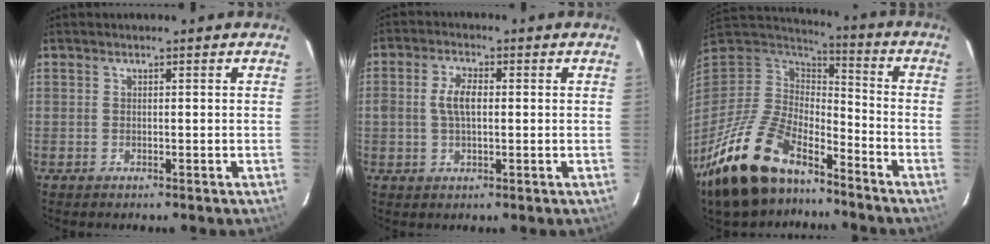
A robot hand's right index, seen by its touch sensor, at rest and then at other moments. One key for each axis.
{"total": 4.8, "fx": 0.3, "fy": 2.3, "fz": 4.1, "tx": -0.080, "ty": 0.007, "tz": 0.007}
{"total": 22.3, "fx": -15.8, "fy": 9.7, "fz": 12.5, "tx": -0.272, "ty": -0.026, "tz": -0.284}